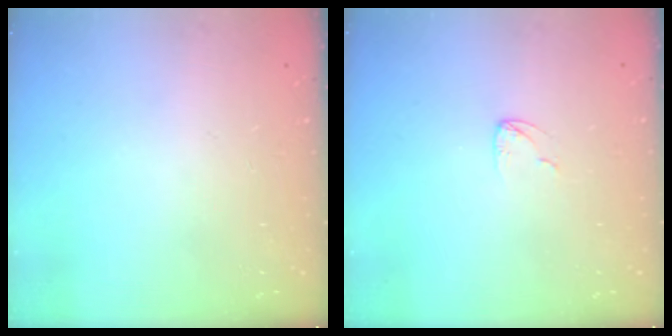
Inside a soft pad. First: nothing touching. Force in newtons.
{"total": 2.9, "press": 2.9, "slide": 0.3}